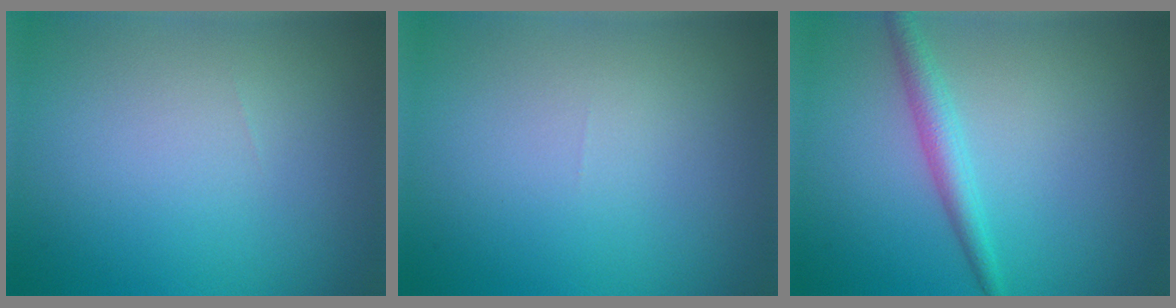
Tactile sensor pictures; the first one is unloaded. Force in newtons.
{"total": 0.0}
{"total": 2.3, "press": 2.3, "slide": 0.0}